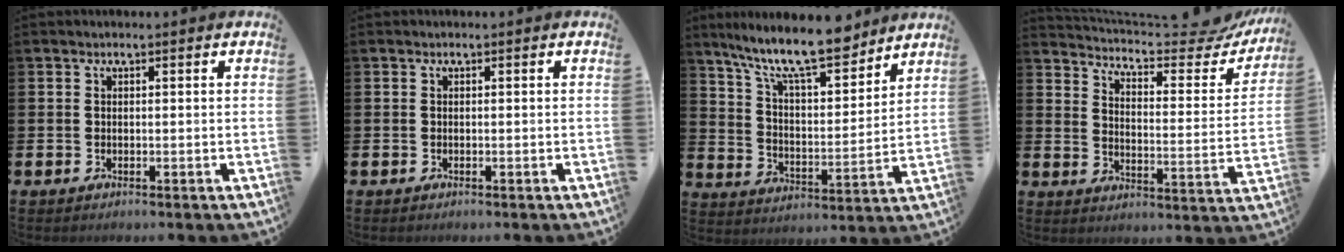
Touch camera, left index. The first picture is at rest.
{"total": 0.0}
{"total": 12.3, "force": [10.6, 2.5, 5.8], "torque": [-0.137, -0.058, 0.185]}
{"total": 5.9, "force": [5.4, 1.0, 2.2], "torque": [-0.058, -0.047, 0.083]}